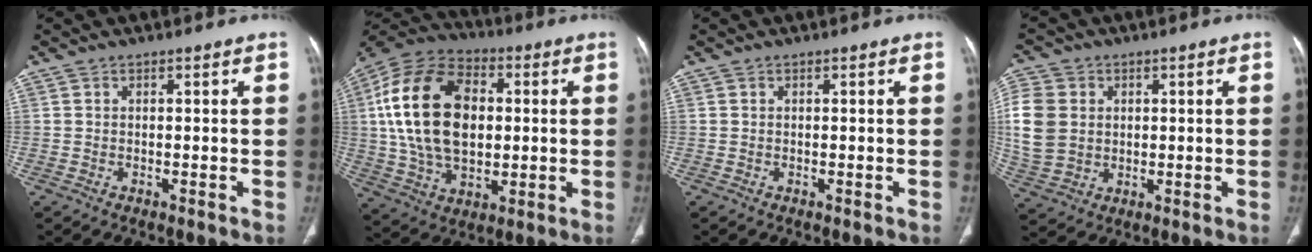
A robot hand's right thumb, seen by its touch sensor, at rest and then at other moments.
{"total": 23.6, "force": [2.6, 15.2, 17.9], "torque": [-0.326, 0.008, 0.048]}
{"total": 0.0}
{"total": 12.7, "force": [1.5, 10.4, 7.2], "torque": [-0.162, 0.001, 0.037]}